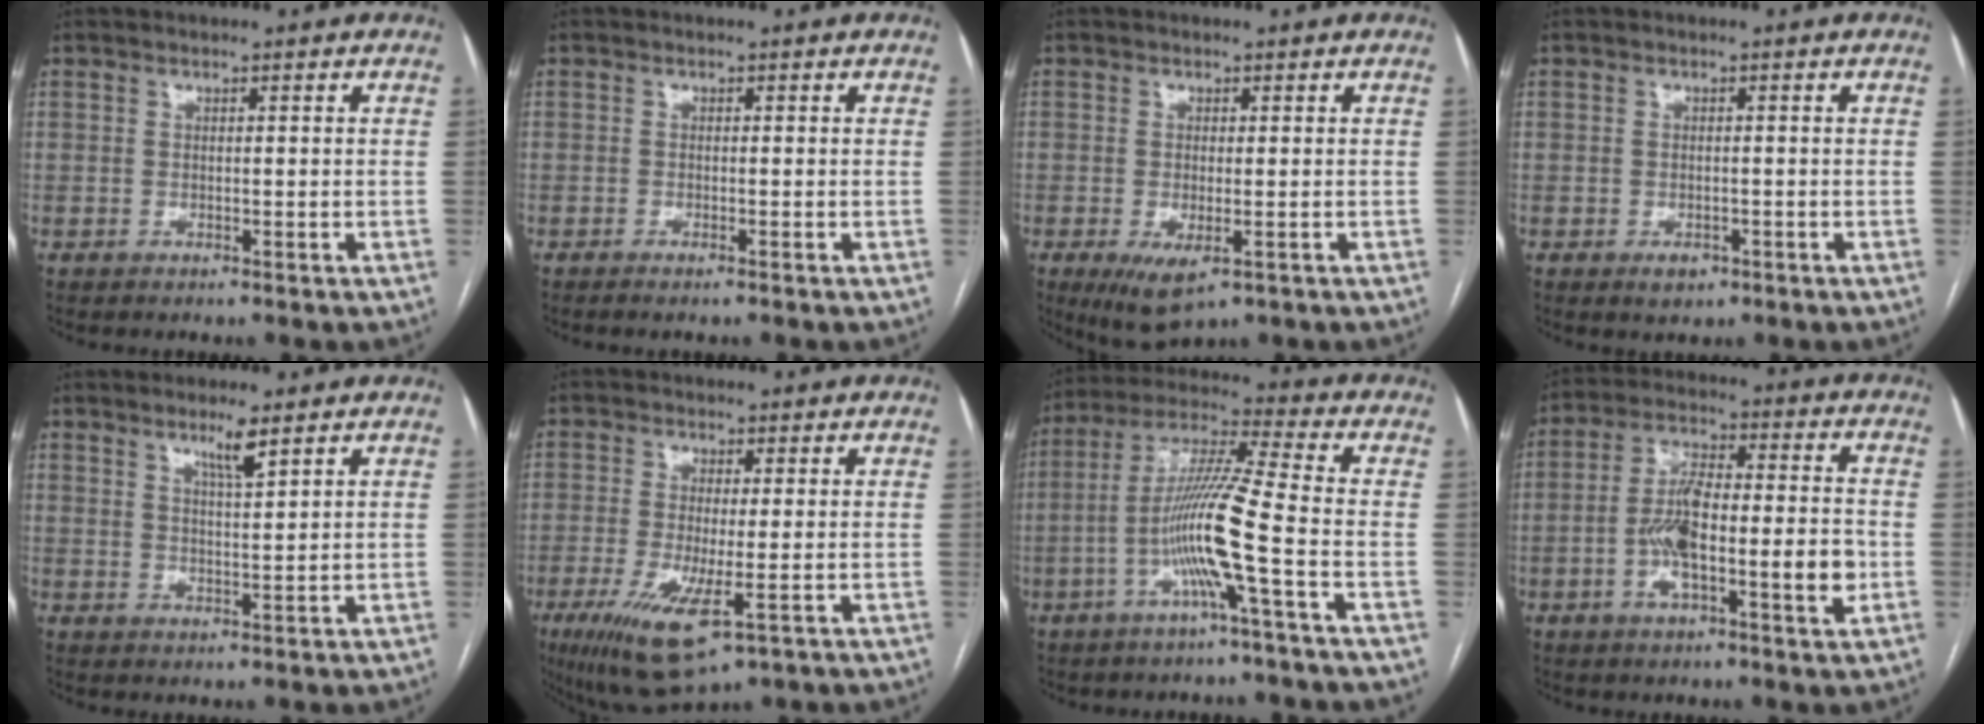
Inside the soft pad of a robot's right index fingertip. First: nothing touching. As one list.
[{"total": 0.9, "force": [-0.7, 0.0, 0.6], "torque": [-0.013, -0.001, -0.013]}, {"total": 5.9, "force": [-2.6, 2.3, 4.8], "torque": [-0.079, -0.016, -0.030]}, {"total": 2.1, "force": [-1.1, 1.6, 1.0], "torque": [-0.009, 0.002, -0.009]}, {"total": 3.6, "force": [2.4, 0.0, 2.6], "torque": [-0.051, -0.006, 0.045]}, {"total": 9.9, "force": [-3.8, 2.3, 8.9], "torque": [-0.168, -0.030, -0.058]}, {"total": 11.7, "force": [-3.6, -1.3, 11.1], "torque": [-0.213, 0.005, -0.074]}, {"total": 12.5, "force": [-2.5, 3.0, 11.9], "torque": [-0.205, 0.018, -0.041]}]